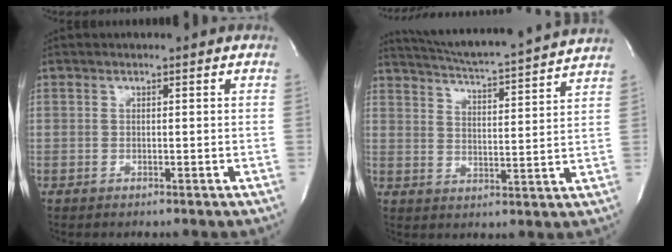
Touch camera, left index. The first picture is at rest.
{"total": 17.6, "force": [16.4, -0.7, 6.4], "torque": [-0.118, -0.020, 0.224]}